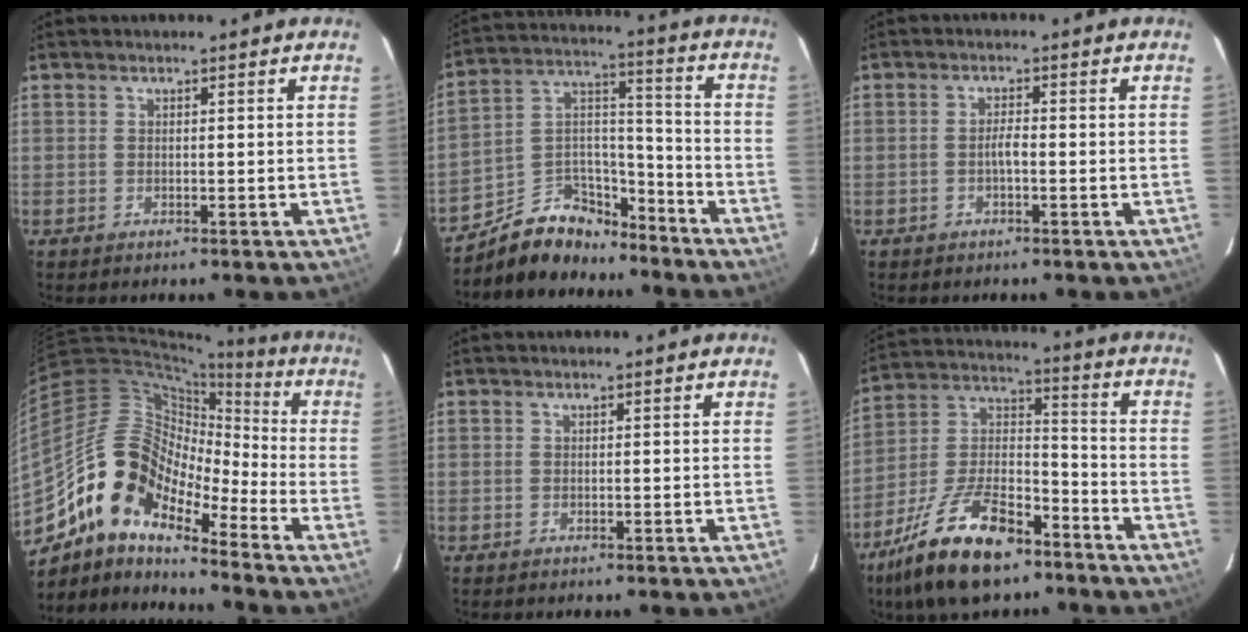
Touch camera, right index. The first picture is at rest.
{"total": 13.3, "force": [-10.5, 6.9, 4.3], "torque": [-0.088, 0.063, -0.170]}
{"total": 1.8, "force": [-0.7, 0.4, 1.6], "torque": [-0.030, 0.007, -0.014]}
{"total": 14.3, "force": [-10.3, 6.2, 7.9], "torque": [-0.128, 0.014, -0.212]}
{"total": 0.0}
{"total": 19.7, "force": [-12.8, 8.4, 12.5], "torque": [-0.254, 0.000, -0.224]}